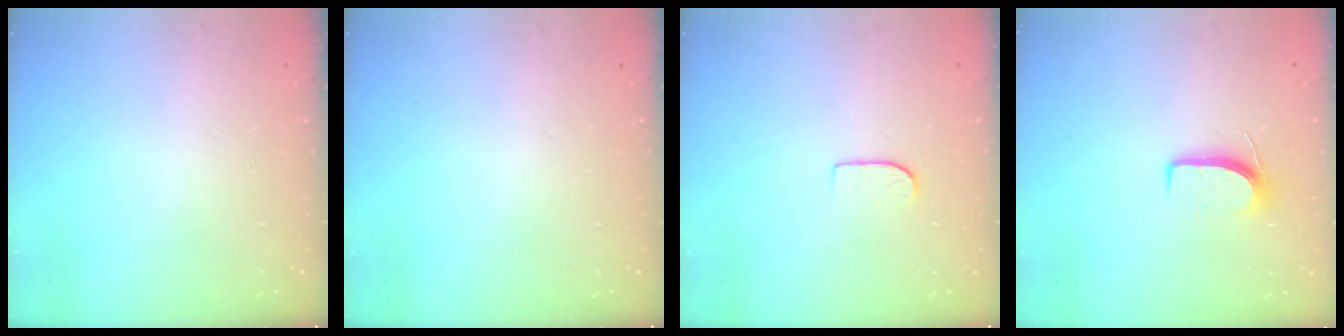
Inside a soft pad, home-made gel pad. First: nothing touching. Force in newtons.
{"total": 0.0}
{"total": 5.5, "press": 5.5, "slide": 0.6}
{"total": 7.0, "press": 7.0, "slide": 0.6}